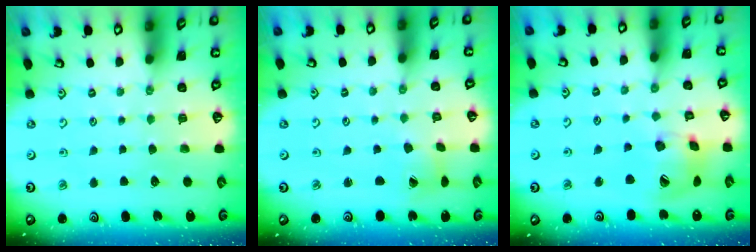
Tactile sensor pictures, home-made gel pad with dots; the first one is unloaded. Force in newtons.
{"total": 2.9, "press": 2.9, "slide": 0.4}
{"total": 18.9, "press": 18.6, "slide": 2.9}